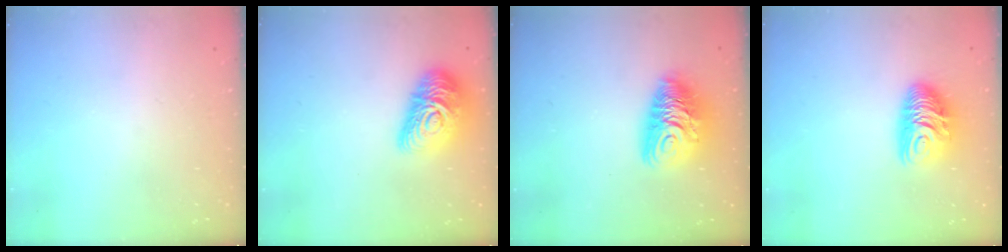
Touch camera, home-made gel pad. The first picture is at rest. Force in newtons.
{"total": 16.1, "press": 16.0, "slide": 1.0}
{"total": 12.7, "press": 12.6, "slide": 1.3}
{"total": 10.3, "press": 10.3, "slide": 0.3}